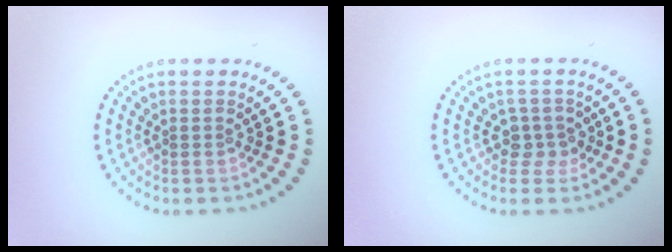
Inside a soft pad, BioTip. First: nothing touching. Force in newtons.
{"total": 1.9, "press": 1.5, "slide": 1.0}